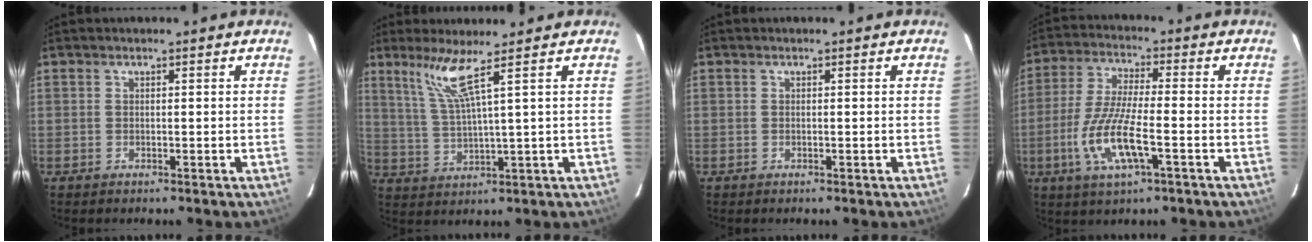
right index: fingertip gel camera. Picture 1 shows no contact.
{"total": 6.3, "force": [4.0, -1.3, 4.7], "torque": [-0.092, -0.002, 0.091]}
{"total": 0.0}
{"total": 11.7, "force": [-4.0, 2.6, 10.8], "torque": [-0.228, -0.012, -0.077]}